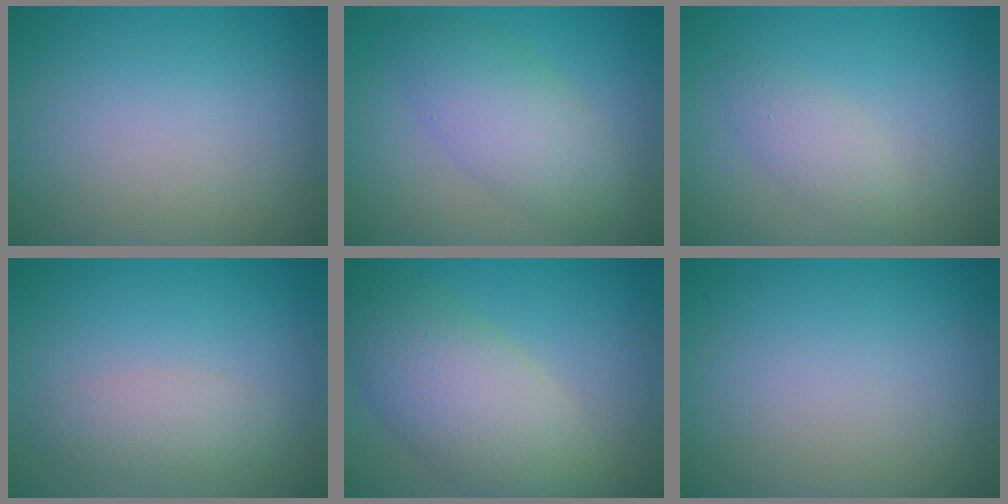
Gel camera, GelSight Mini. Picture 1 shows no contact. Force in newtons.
{"total": 4.4, "press": 4.4, "slide": 0.1}
{"total": 2.0, "press": 2.0, "slide": 0.1}
{"total": 2.4, "press": 2.4, "slide": 0.0}
{"total": 7.5, "press": 7.4, "slide": 0.6}
{"total": 0.0}